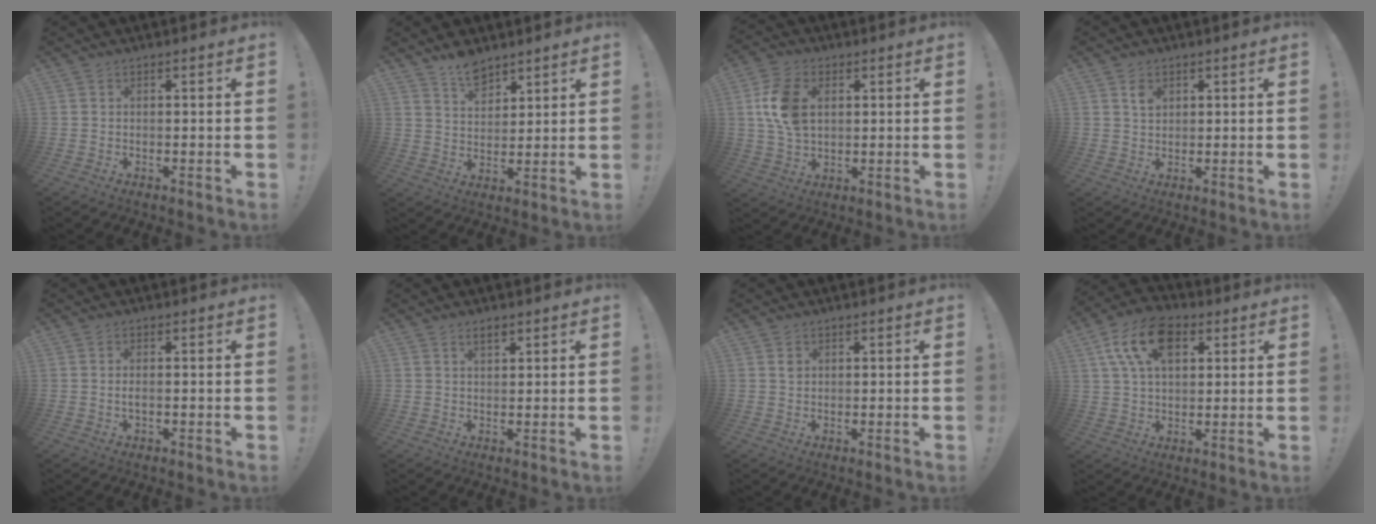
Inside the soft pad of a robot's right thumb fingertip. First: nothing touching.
{"total": 7.7, "force": [6.1, 3.8, 2.9], "torque": [-0.045, -0.038, 0.114]}
{"total": 12.3, "force": [2.7, 8.4, 8.6], "torque": [-0.164, 0.005, 0.052]}
{"total": 3.2, "force": [1.7, 2.2, 1.5], "torque": [-0.013, -0.009, 0.027]}
{"total": 1.6, "force": [-0.4, 0.7, 1.4], "torque": [-0.032, 0.006, -0.006]}
{"total": 2.4, "force": [1.6, 0.9, 1.5], "torque": [-0.017, -0.008, 0.027]}
{"total": 1.2, "force": [0.5, 1.0, 0.3], "torque": [-0.002, -0.001, 0.010]}
{"total": 15.6, "force": [6.2, 9.6, 10.6], "torque": [-0.188, -0.003, 0.116]}